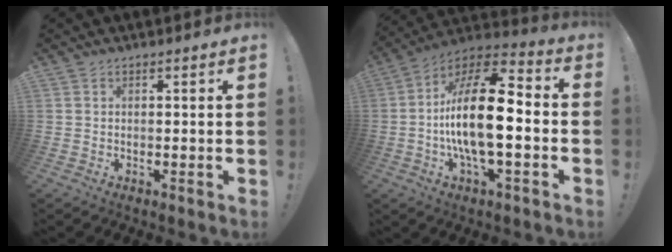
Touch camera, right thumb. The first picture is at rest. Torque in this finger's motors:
{"motor_torque": [0.27, 0.99, 1.94, -0.39, 0.22]}